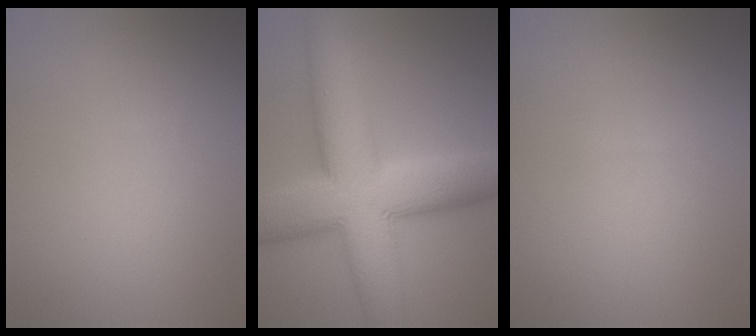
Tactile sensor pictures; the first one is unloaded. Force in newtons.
{"total": 12.3, "press": 12.3, "slide": 0.4}
{"total": 0.0}